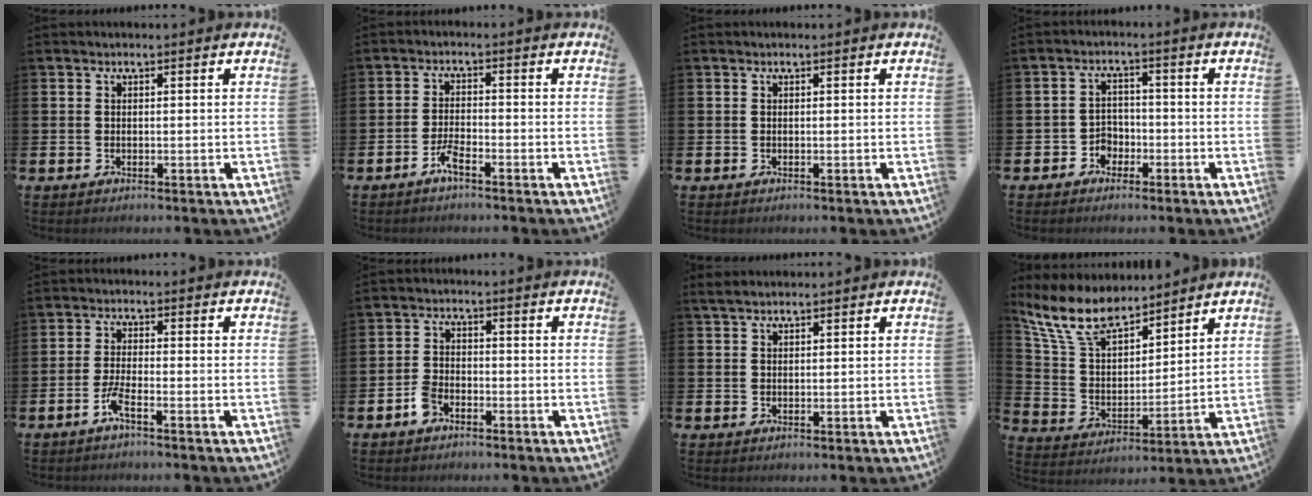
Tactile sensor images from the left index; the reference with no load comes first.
{"total": 2.7, "force": [-1.9, 0.5, 1.8], "torque": [-0.038, 0.007, -0.033]}
{"total": 0.0}
{"total": 2.8, "force": [-1.8, 2.1, 0.5], "torque": [-0.024, 0.005, -0.040]}
{"total": 2.5, "force": [-1.6, 0.1, 1.9], "torque": [-0.048, 0.001, -0.030]}
{"total": 2.8, "force": [-2.1, 1.4, 1.2], "torque": [-0.029, 0.010, -0.040]}
{"total": 1.7, "force": [1.5, 0.4, 0.7], "torque": [-0.014, 0.004, 0.028]}
{"total": 10.5, "force": [9.0, 3.7, 4.0], "torque": [-0.123, -0.040, 0.168]}